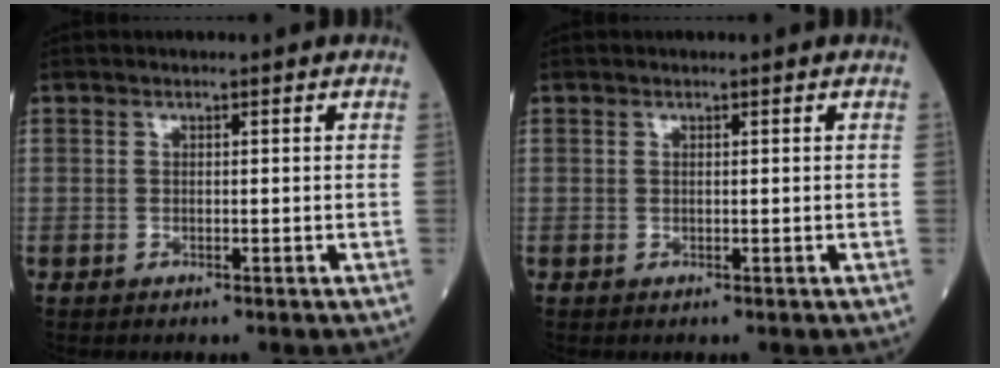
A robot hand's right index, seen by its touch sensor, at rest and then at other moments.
{"total": 0.0}